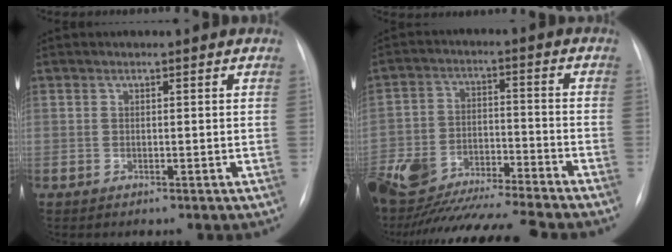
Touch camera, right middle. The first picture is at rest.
{"total": 23.6, "force": [-21.0, 2.3, 10.5], "torque": [-0.229, -0.031, -0.340]}